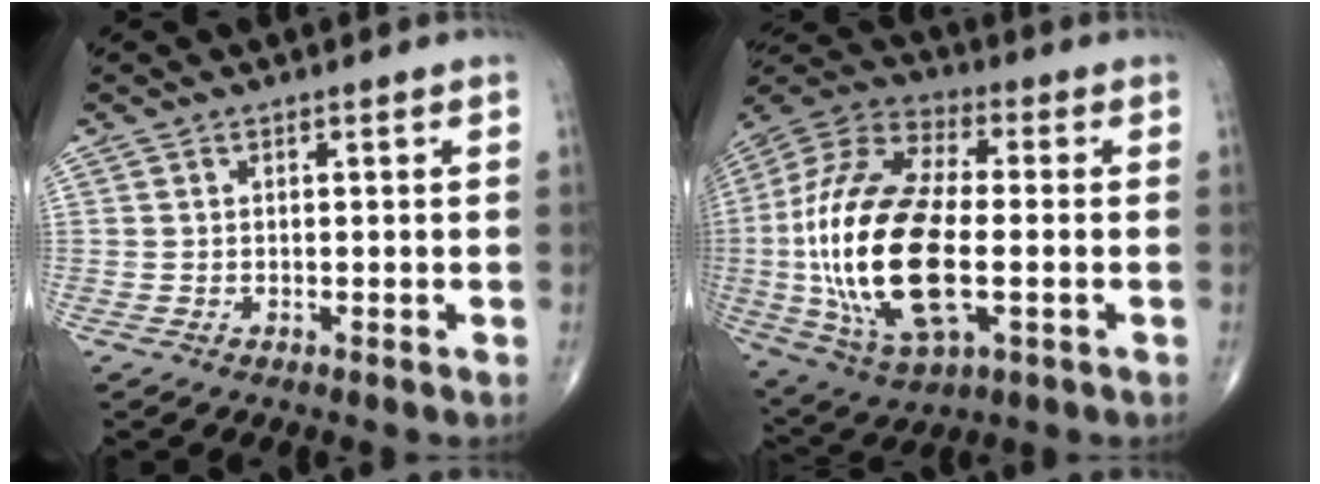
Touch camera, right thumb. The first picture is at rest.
{"total": 26.6, "force": [-2.9, 12.2, 23.4], "torque": [-0.503, 0.003, -0.046]}